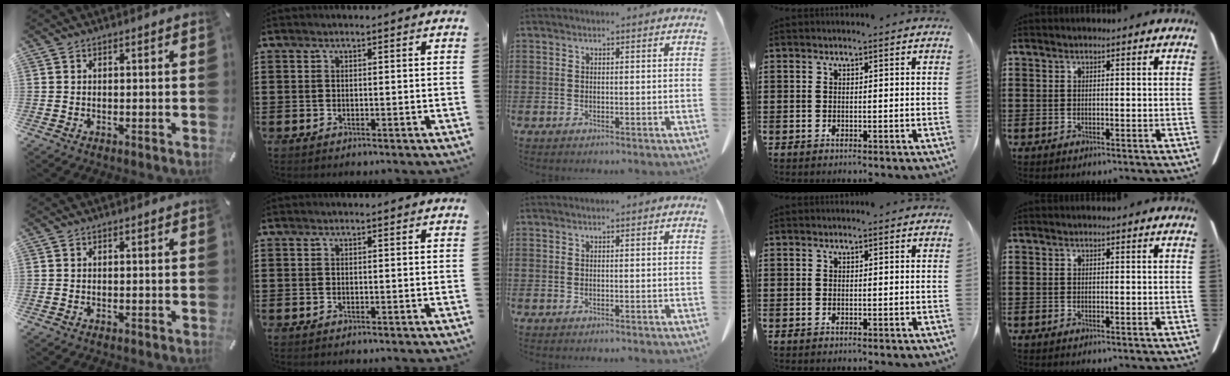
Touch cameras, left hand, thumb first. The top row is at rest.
{}